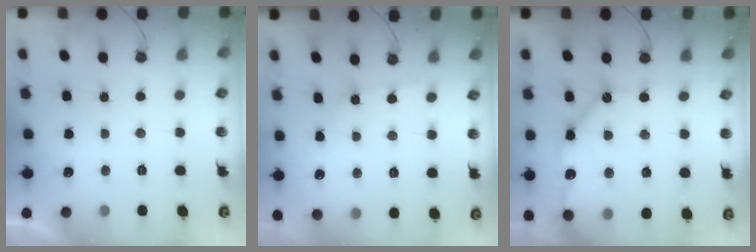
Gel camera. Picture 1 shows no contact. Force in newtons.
{"total": 3.2, "press": 3.2, "slide": 0.3}
{"total": 14.2, "press": 14.1, "slide": 1.7}